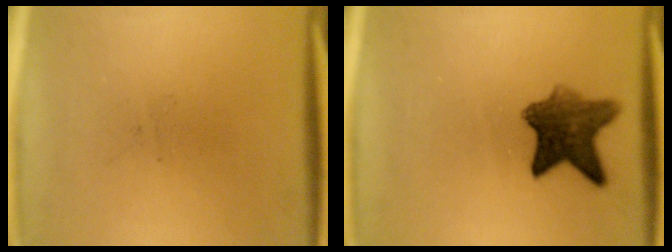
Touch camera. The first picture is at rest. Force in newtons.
{"total": 7.7}